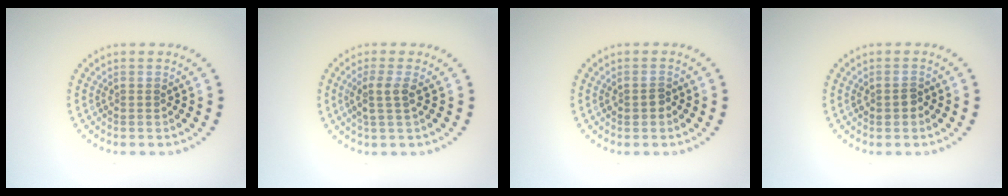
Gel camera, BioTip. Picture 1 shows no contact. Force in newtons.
{"total": 2.1, "press": 1.7, "slide": 1.2}
{"total": 1.1, "press": 1.1, "slide": 0.1}
{"total": 1.1, "press": 1.1, "slide": 0.1}